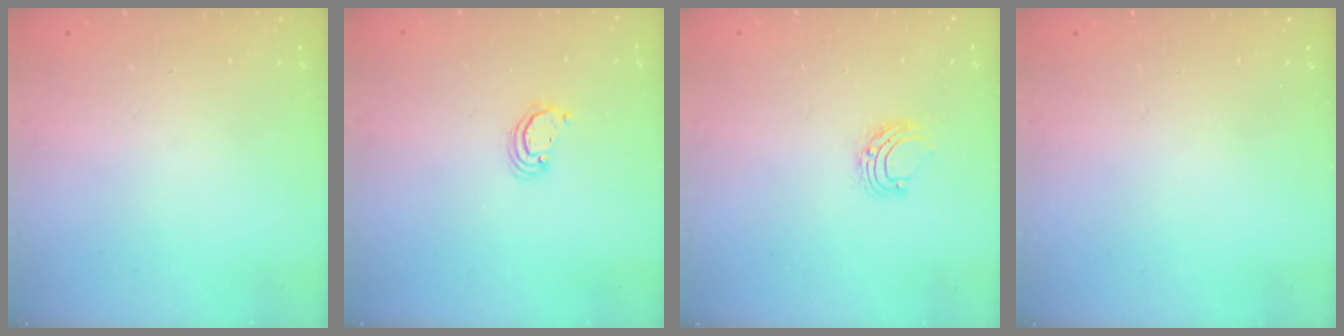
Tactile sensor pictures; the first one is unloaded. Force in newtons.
{"total": 2.2, "press": 2.2, "slide": 0.2}
{"total": 5.5, "press": 5.4, "slide": 0.6}
{"total": 0.0}